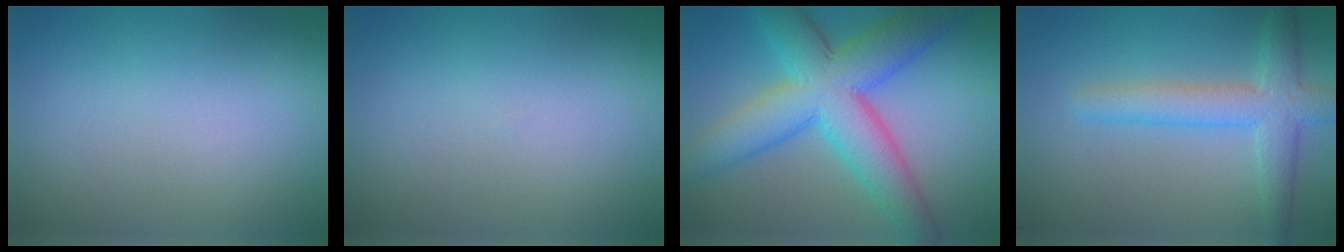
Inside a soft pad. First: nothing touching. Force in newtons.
{"total": 0.0}
{"total": 9.8, "press": 9.8, "slide": 0.2}
{"total": 4.7, "press": 4.7, "slide": 0.3}